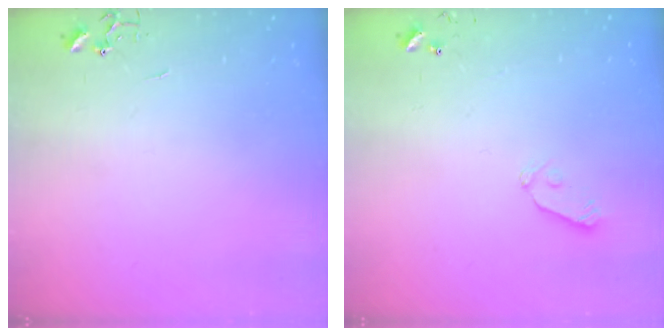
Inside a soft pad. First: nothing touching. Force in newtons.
{"total": 5.9, "press": 5.9, "slide": 0.5}